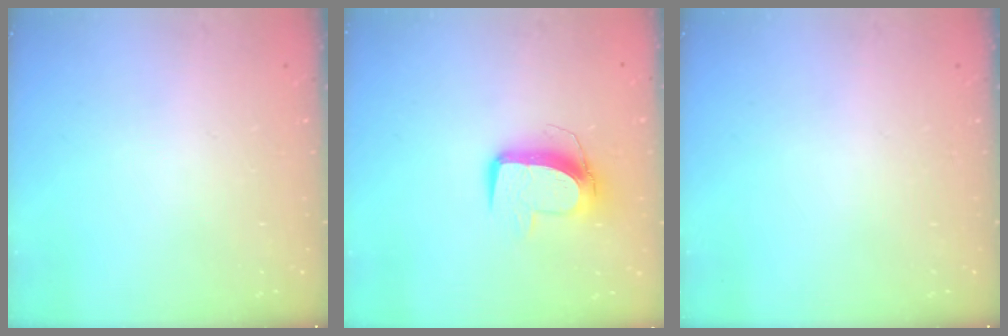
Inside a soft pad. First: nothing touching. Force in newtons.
{"total": 10.9, "press": 10.9, "slide": 0.7}
{"total": 0.0}